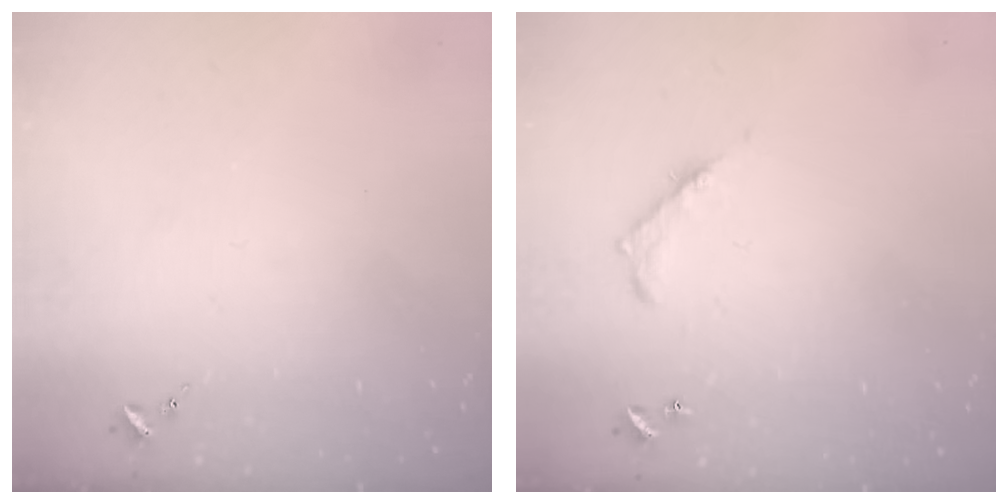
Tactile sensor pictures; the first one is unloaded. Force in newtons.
{"total": 7.1, "press": 7.1, "slide": 0.5}